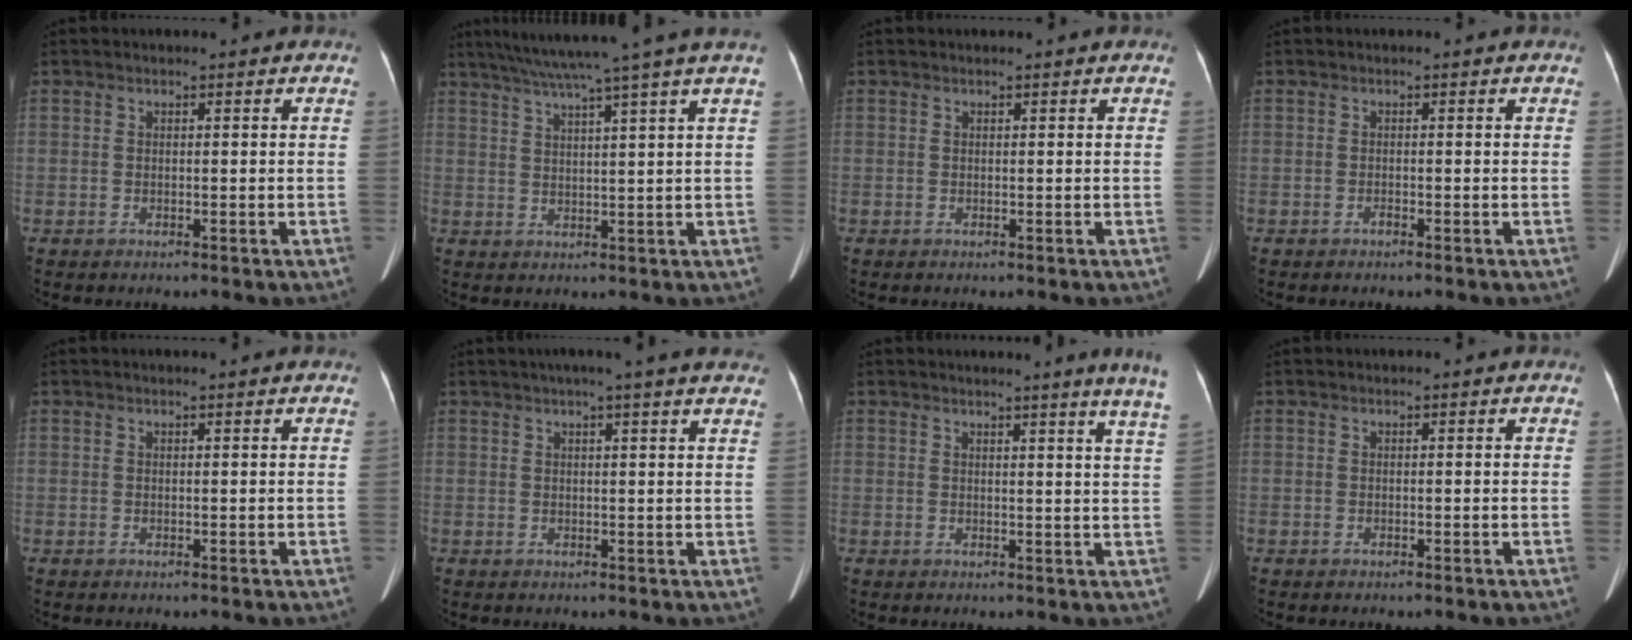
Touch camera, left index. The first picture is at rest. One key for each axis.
{"total": 12.4, "fx": 9.9, "fy": -2.8, "fz": 6.9, "tx": -0.115, "ty": -0.002, "tz": 0.135}
{"total": 0.6, "fx": 0.5, "fy": 0.0, "fz": 0.3, "tx": -0.002, "ty": 0.008, "tz": 0.008}
{"total": 0.6, "fx": -0.6, "fy": 0.0, "fz": 0.1, "tx": -0.010, "ty": -0.004, "tz": -0.011}
{"total": 1.6, "fx": 1.4, "fy": -0.1, "fz": 0.7, "tx": -0.009, "ty": 0.014, "tz": 0.019}
{"total": 11.6, "fx": 9.6, "fy": 0.0, "fz": 6.6, "tx": -0.092, "ty": 0.026, "tz": 0.102}
{"total": 8.1, "fx": 6.7, "fy": -1.5, "fz": 4.2, "tx": -0.045, "ty": -0.038, "tz": 0.053}
{"total": 0.0}